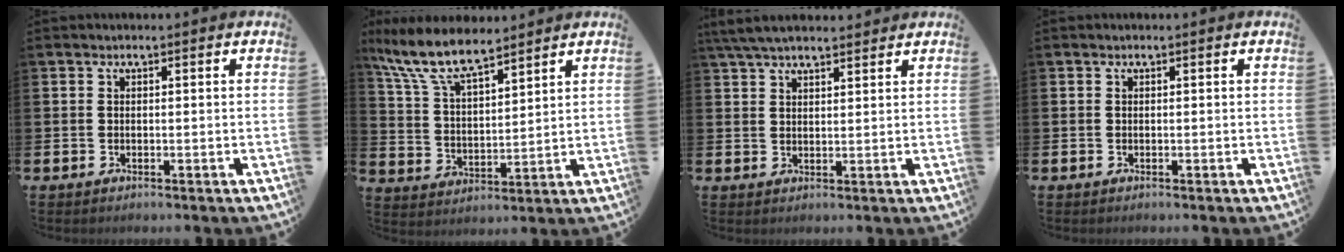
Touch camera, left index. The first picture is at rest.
{"total": 9.3, "force": [8.0, 2.4, 4.1], "torque": [-0.114, -0.033, 0.146]}
{"total": 4.7, "force": [4.3, 1.0, 1.8], "torque": [-0.047, -0.005, 0.080]}
{"total": 0.0}